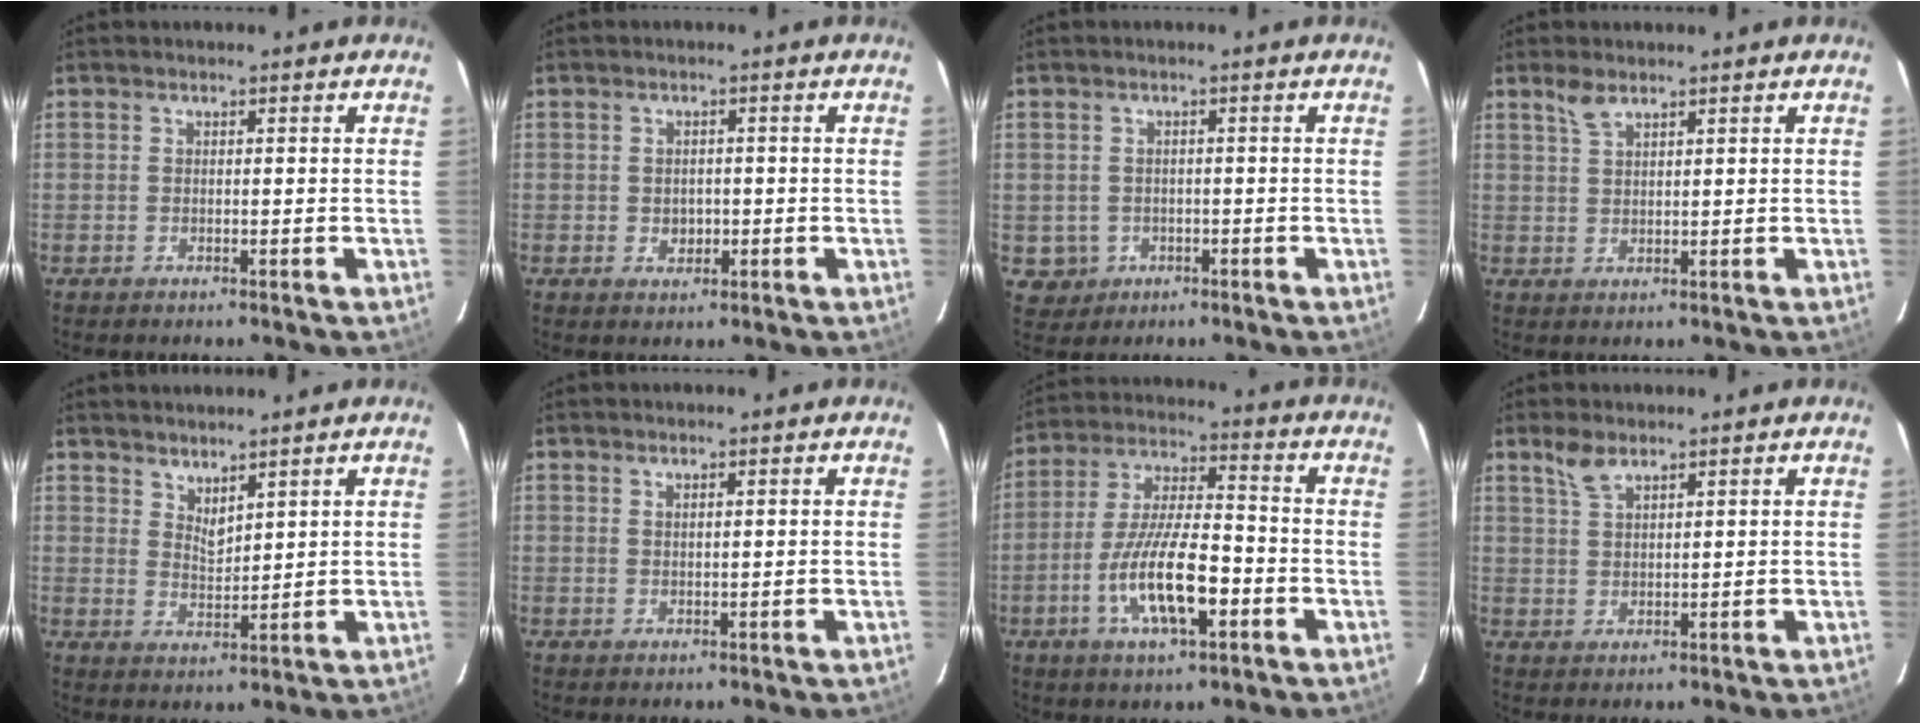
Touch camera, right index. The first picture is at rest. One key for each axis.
{"total": 1.8, "fx": -0.3, "fy": 1.6, "fz": 0.8, "tx": -0.011, "ty": 0.003, "tz": -0.003}
{"total": 4.0, "fx": -0.8, "fy": 3.9, "fz": 0.5, "tx": -0.018, "ty": 0.008, "tz": -0.002}
{"total": 2.7, "fx": 2.1, "fy": 0.9, "fz": 1.5, "tx": -0.030, "ty": 0.005, "tz": 0.044}
{"total": 3.9, "fx": 3.5, "fy": 1.2, "fz": 1.4, "tx": -0.021, "ty": -0.006, "tz": 0.061}
{"total": 0.9, "fx": 0.6, "fy": 0.2, "fz": 0.6, "tx": -0.011, "ty": 0.001, "tz": 0.012}
{"total": 13.7, "fx": -4.9, "fy": 3.9, "fz": 12.2, "tx": -0.244, "ty": -0.007, "tz": -0.087}
{"total": 3.5, "fx": 2.7, "fy": 1.1, "fz": 1.8, "tx": -0.037, "ty": 0.005, "tz": 0.055}